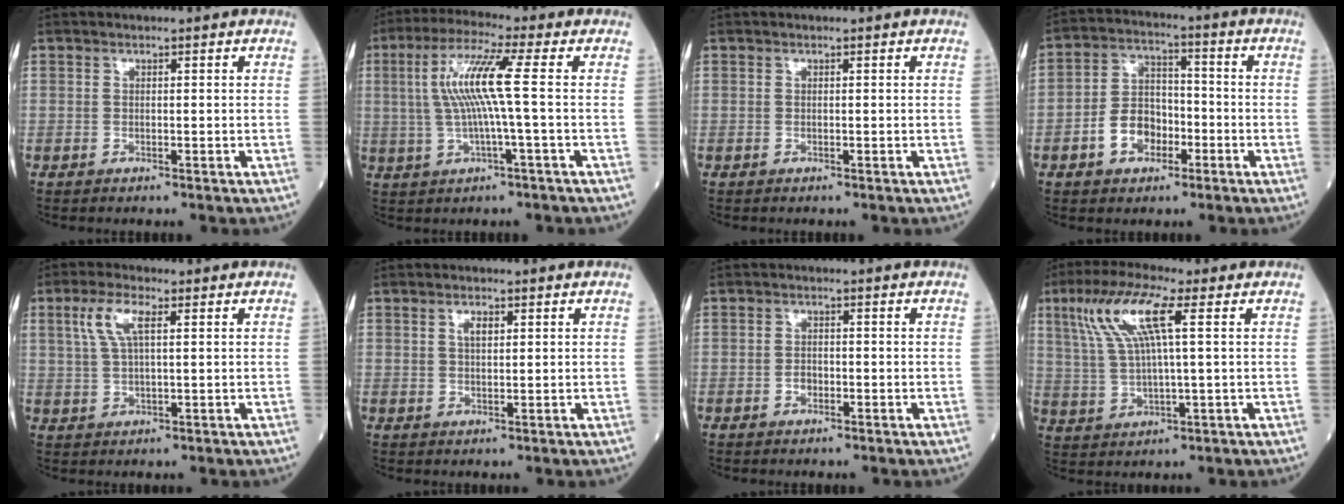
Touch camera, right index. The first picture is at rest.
{"total": 9.1, "force": [0.8, -0.5, 9.1], "torque": [-0.189, 0.015, 0.015]}
{"total": 0.0}
{"total": 7.6, "force": [-3.0, 5.2, 4.7], "torque": [-0.101, 0.020, -0.054]}
{"total": 5.2, "force": [2.1, 1.4, 4.5], "torque": [-0.105, 0.016, 0.047]}
{"total": 2.0, "force": [0.8, 0.8, 1.7], "torque": [-0.031, 0.001, 0.015]}
{"total": 1.4, "force": [-0.6, 0.9, 0.9], "torque": [-0.015, 0.004, -0.009]}
{"total": 10.1, "force": [3.9, 1.3, 9.2], "torque": [-0.198, 0.021, 0.075]}